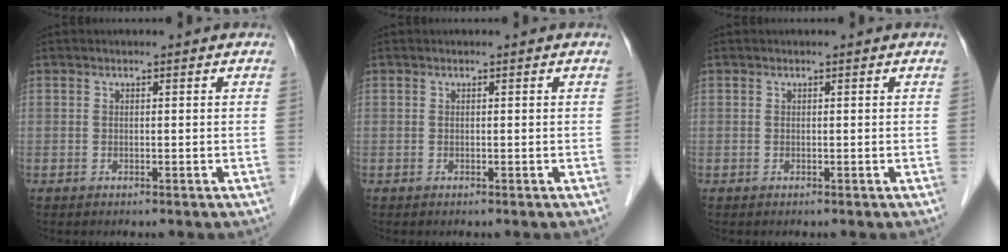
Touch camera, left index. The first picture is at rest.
{"total": 0.0}
{"total": 0.0}